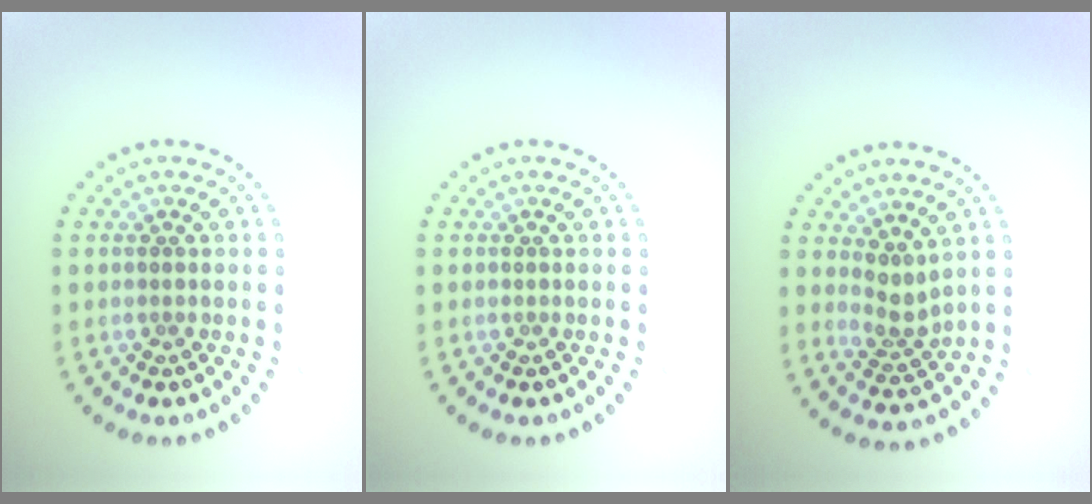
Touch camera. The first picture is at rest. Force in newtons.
{"total": 0.0}
{"total": 2.3, "press": 1.6, "slide": 1.6}